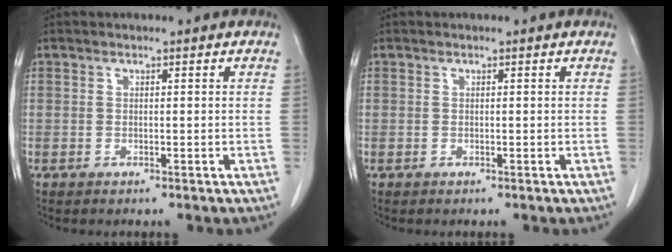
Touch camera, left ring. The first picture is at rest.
{"total": 0.0}